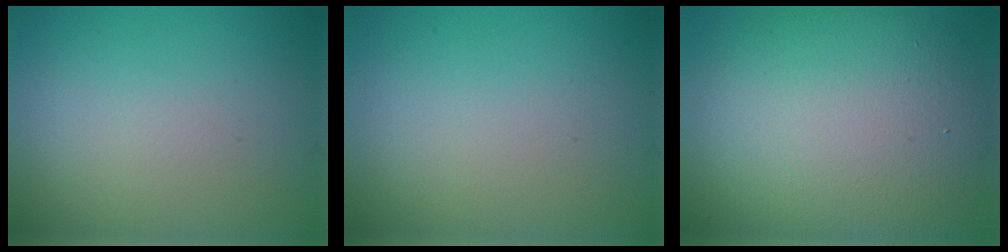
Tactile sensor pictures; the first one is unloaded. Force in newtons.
{"total": 0.0}
{"total": 13.9, "press": 13.9, "slide": 0.6}